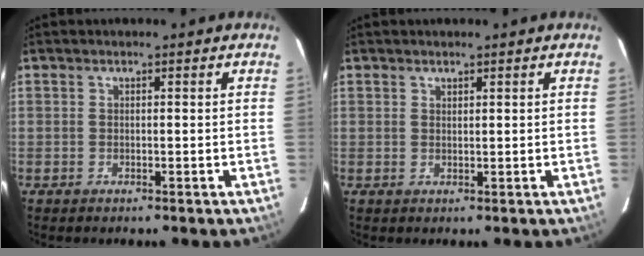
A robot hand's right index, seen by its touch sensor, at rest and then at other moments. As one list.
[{"total": 0.7, "force": [0.6, 0.3, 0.1], "torque": [-0.002, 0.001, 0.012]}]